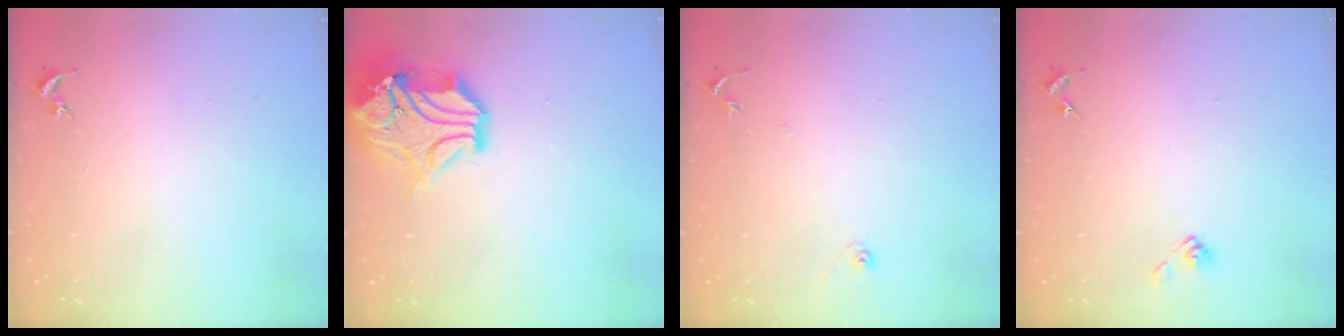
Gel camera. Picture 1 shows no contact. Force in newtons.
{"total": 16.8, "press": 16.6, "slide": 2.4}
{"total": 5.9, "press": 5.9, "slide": 0.6}
{"total": 4.7, "press": 4.2, "slide": 2.2}